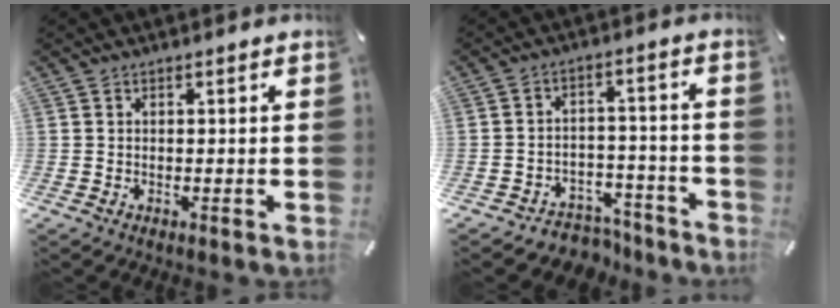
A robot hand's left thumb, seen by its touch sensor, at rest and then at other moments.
{"total": 6.1, "force": [-4.5, 3.8, 1.4], "torque": [-0.013, 0.032, -0.081]}